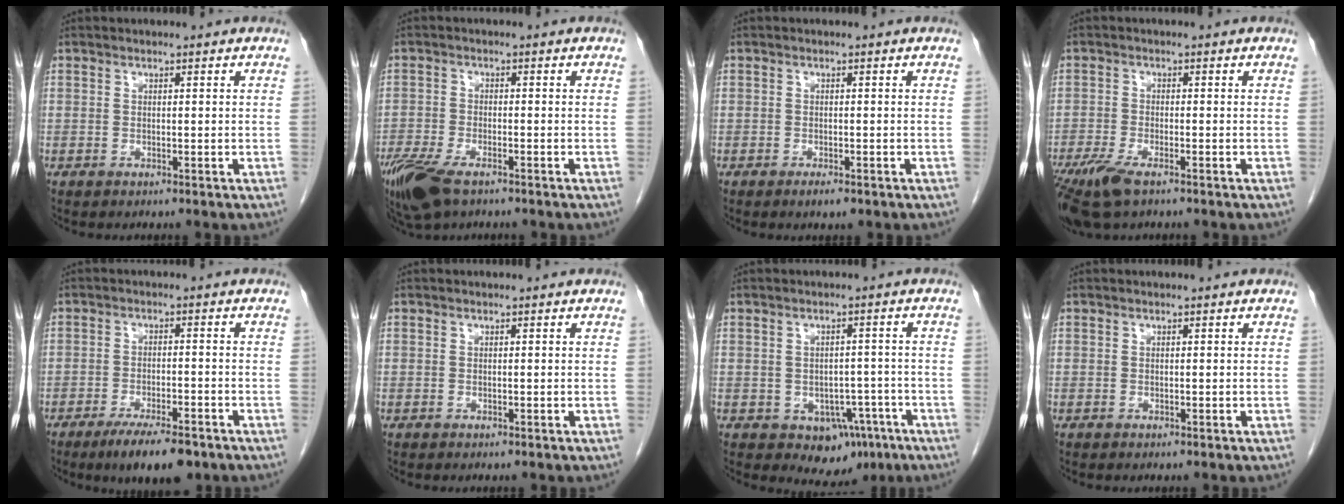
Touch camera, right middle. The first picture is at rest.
{"total": 9.3, "force": [-6.3, 3.5, 5.9], "torque": [-0.119, -0.019, -0.112]}
{"total": 1.6, "force": [-1.0, 0.4, 1.1], "torque": [-0.018, -0.002, -0.012]}
{"total": 7.4, "force": [-5.0, 2.0, 5.1], "torque": [-0.101, -0.019, -0.089]}
{"total": 8.3, "force": [-5.9, 2.0, 5.4], "torque": [-0.085, -0.011, -0.091]}
{"total": 0.0}
{"total": 6.6, "force": [-3.2, 4.4, 3.6], "torque": [-0.033, 0.009, -0.034]}
{"total": 0.0}